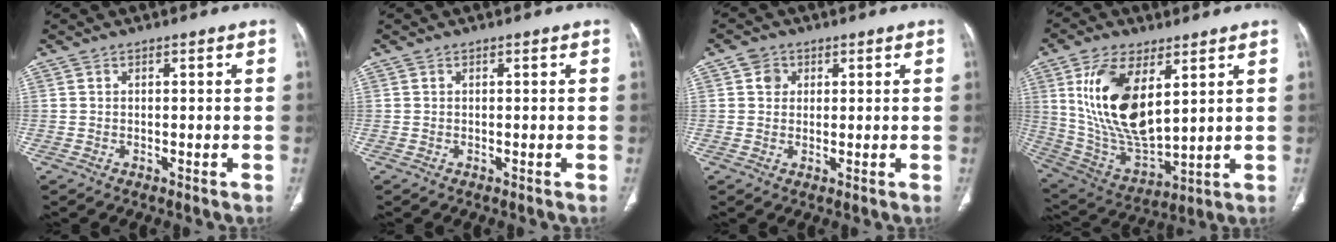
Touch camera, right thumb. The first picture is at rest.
{"total": 0.0}
{"total": 2.9, "force": [1.0, 2.6, 1.0], "torque": [-0.003, -0.002, 0.014]}
{"total": 18.7, "force": [6.1, 9.1, 15.1], "torque": [-0.280, -0.027, 0.131]}